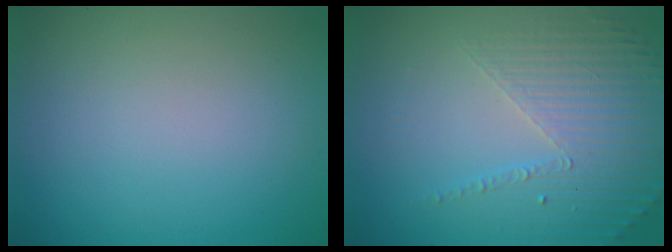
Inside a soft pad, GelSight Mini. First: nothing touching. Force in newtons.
{"total": 4.8, "press": 3.2, "slide": 3.5}